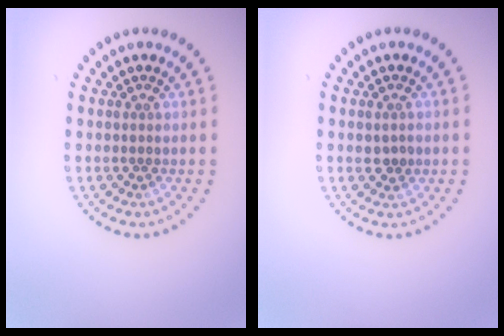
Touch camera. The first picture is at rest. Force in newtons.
{"total": 1.4, "press": 1.4, "slide": 0.1}